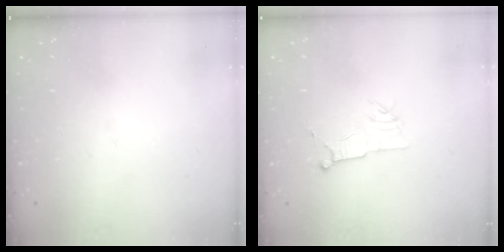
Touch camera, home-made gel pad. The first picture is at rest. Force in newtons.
{"total": 5.5, "press": 5.4, "slide": 0.8}